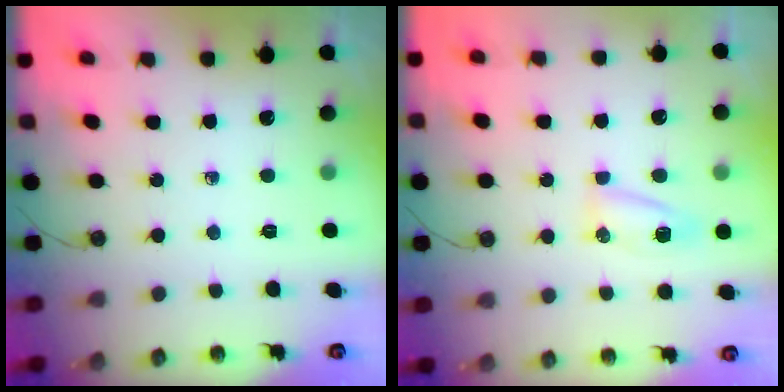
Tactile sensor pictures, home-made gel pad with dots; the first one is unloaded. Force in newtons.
{"total": 5.6, "press": 5.6, "slide": 0.6}